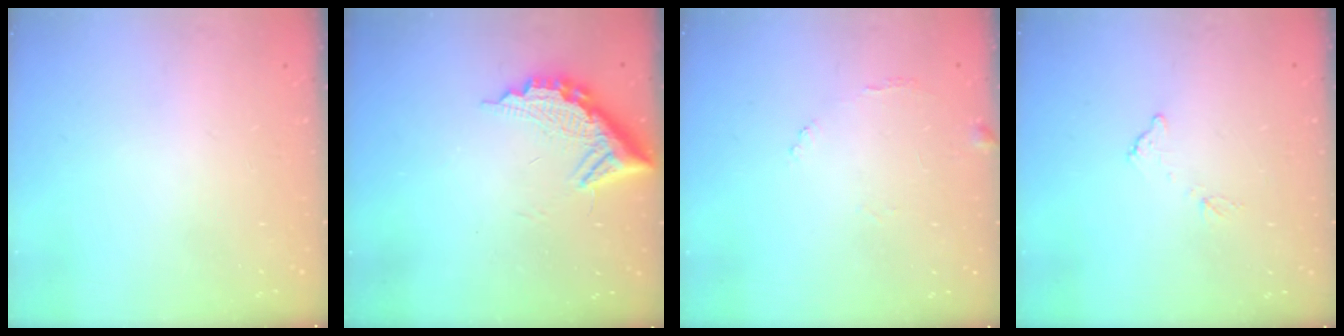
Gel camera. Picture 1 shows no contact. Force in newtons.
{"total": 11.8, "press": 11.8, "slide": 1.0}
{"total": 7.1, "press": 7.1, "slide": 0.4}
{"total": 5.9, "press": 5.9, "slide": 0.3}